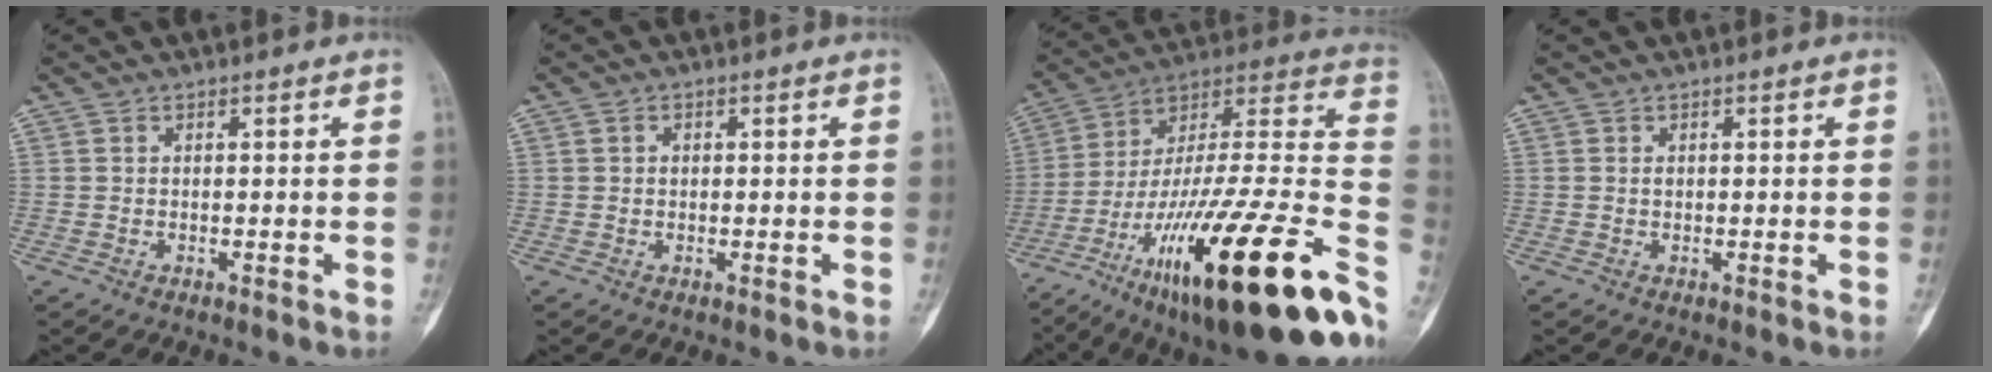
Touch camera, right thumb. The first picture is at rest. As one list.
[{"total": 1.2, "force": [0.3, 0.9, 0.7], "torque": [-0.010, 0.003, 0.005]}, {"total": 39.9, "force": [-16.5, 10.1, 34.9], "torque": [-0.464, 0.056, -0.265]}, {"total": 0.5, "force": [0.1, 0.4, 0.3], "torque": [-0.006, 0.001, 0.003]}]